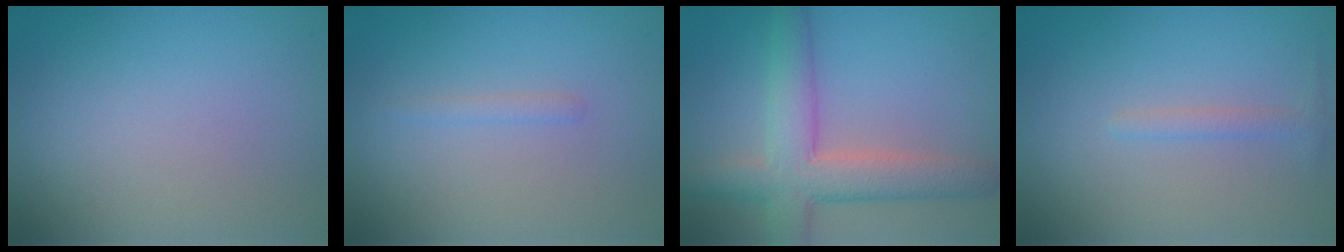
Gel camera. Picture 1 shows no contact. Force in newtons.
{"total": 0.7, "press": 0.7, "slide": 0.1}
{"total": 6.3, "press": 6.3, "slide": 0.3}
{"total": 1.1, "press": 1.1, "slide": 0.0}